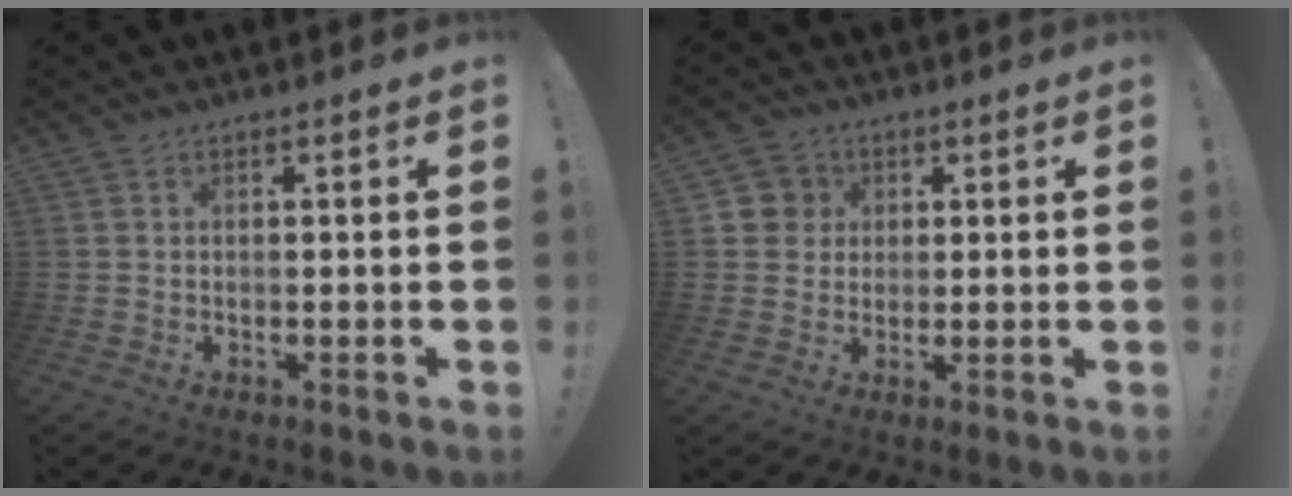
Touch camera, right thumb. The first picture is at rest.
{"total": 6.1, "force": [1.3, 5.8, 1.1], "torque": [-0.016, -0.004, 0.028]}